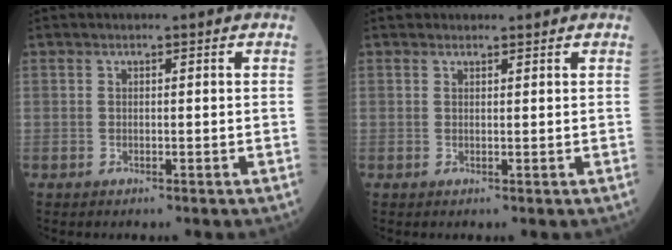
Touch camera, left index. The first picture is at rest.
{"total": 0.9, "force": [0.8, 0.3, 0.0], "torque": [-0.005, 0.002, 0.013]}